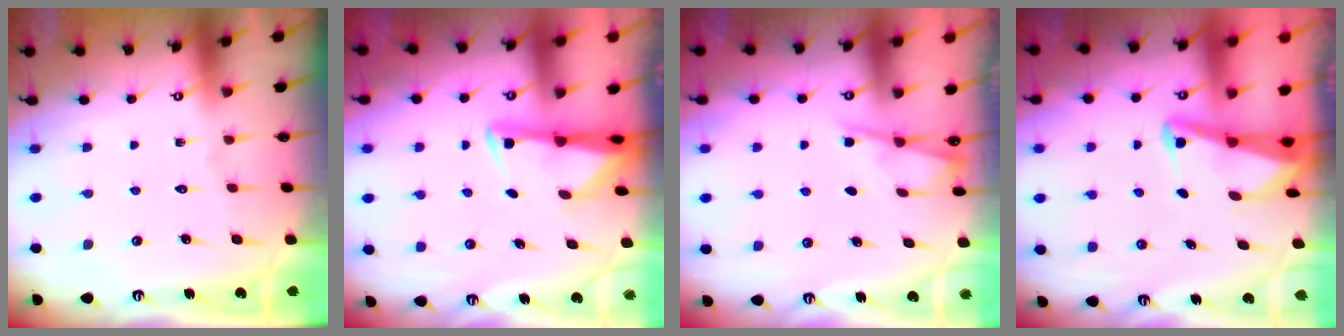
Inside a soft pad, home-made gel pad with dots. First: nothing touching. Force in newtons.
{"total": 3.0, "press": 2.9, "slide": 0.5}
{"total": 2.4, "press": 2.4, "slide": 0.5}
{"total": 2.8, "press": 2.7, "slide": 0.7}